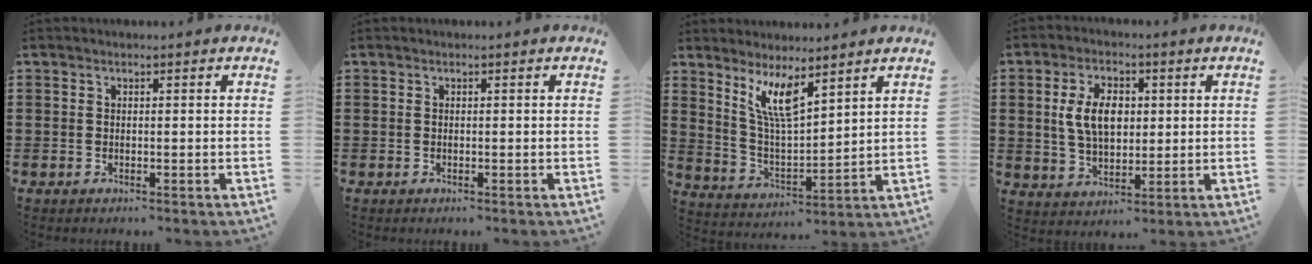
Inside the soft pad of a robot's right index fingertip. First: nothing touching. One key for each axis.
{"total": 0.0}
{"total": 7.0, "fx": 4.4, "fy": 1.5, "fz": 5.2, "tx": -0.112, "ty": -0.017, "tz": 0.079}
{"total": 7.6, "fx": 1.2, "fy": 4.6, "fz": 5.9, "tx": -0.131, "ty": 0.009, "tz": 0.013}